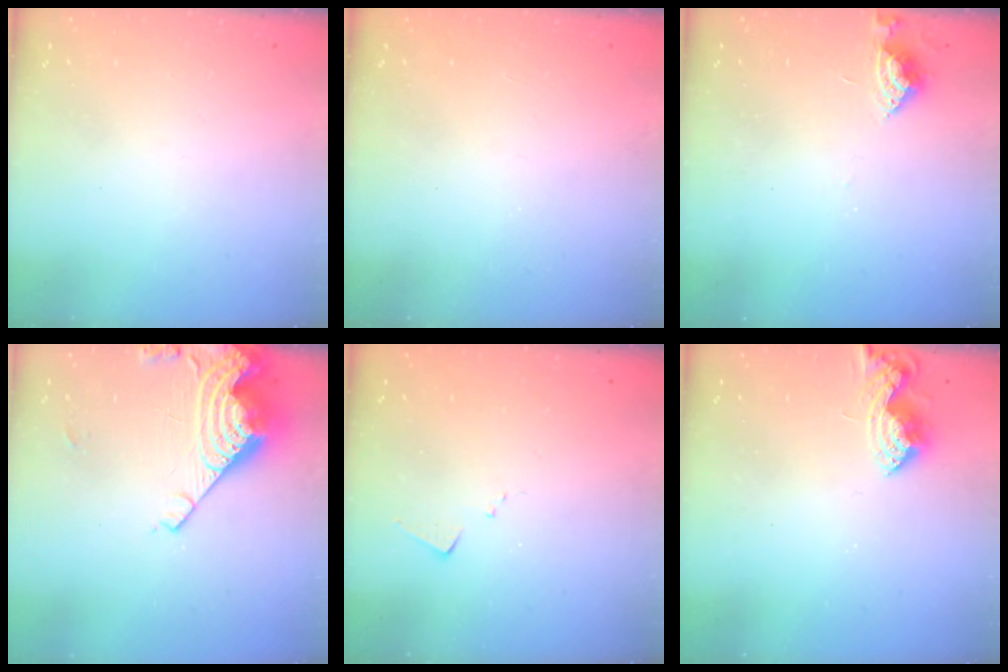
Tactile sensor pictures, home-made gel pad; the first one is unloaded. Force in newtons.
{"total": 0.9, "press": 0.9, "slide": 0.1}
{"total": 6.6, "press": 6.5, "slide": 0.8}
{"total": 12.7, "press": 12.7, "slide": 1.0}
{"total": 4.8, "press": 4.7, "slide": 0.4}
{"total": 9.6, "press": 9.6, "slide": 0.1}